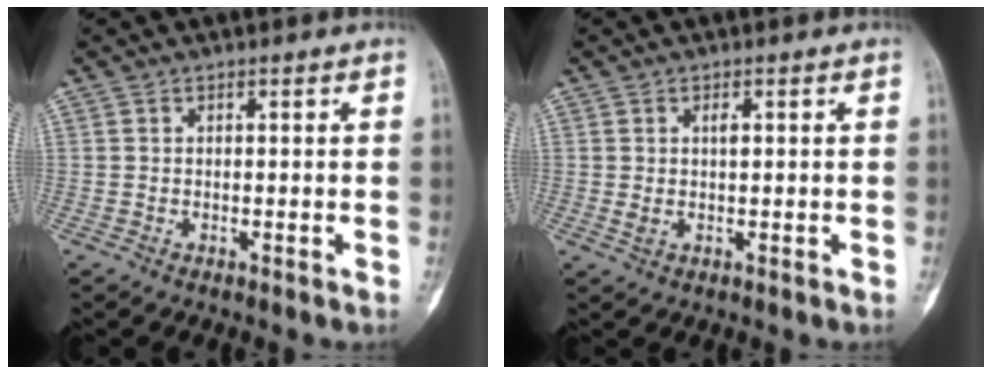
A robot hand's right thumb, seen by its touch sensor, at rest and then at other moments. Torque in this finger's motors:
{"motor_torque": [0.33, 0.24, 0.44, 0.25, 0.05]}